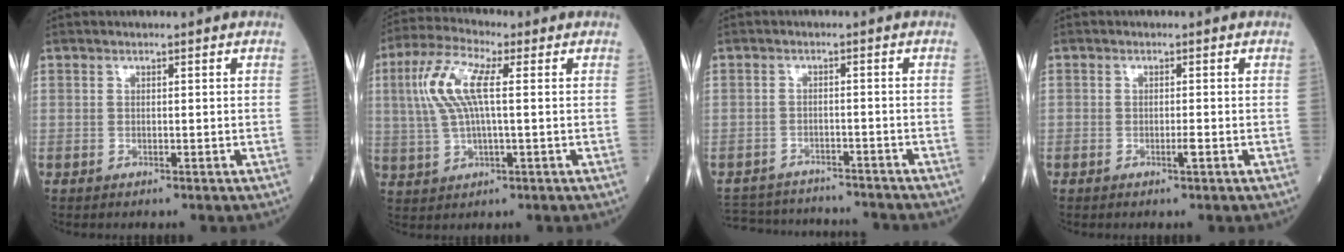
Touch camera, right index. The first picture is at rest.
{"total": 9.1, "force": [1.9, 2.1, 8.6], "torque": [-0.198, 0.019, 0.039]}
{"total": 12.6, "force": [-12.0, 2.6, 2.9], "torque": [-0.056, 0.011, -0.162]}
{"total": 1.0, "force": [-0.4, -0.1, 0.9], "torque": [-0.019, 0.000, -0.005]}